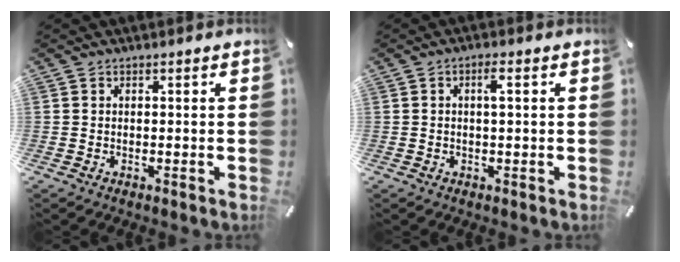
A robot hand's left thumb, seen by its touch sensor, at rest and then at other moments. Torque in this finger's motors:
{"motor_torque": [0.07, -0.19, 0.12, 0.13, 0.02]}